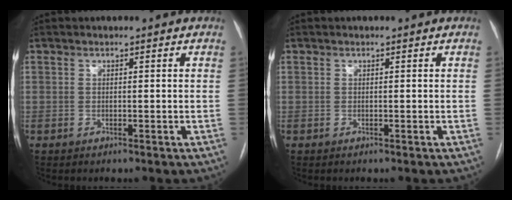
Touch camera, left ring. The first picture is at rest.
{"total": 0.0}